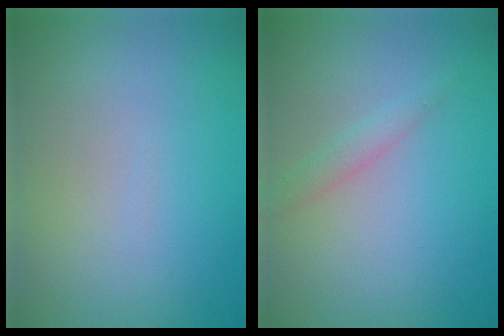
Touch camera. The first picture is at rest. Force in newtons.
{"total": 1.4, "press": 1.4, "slide": 0.1}